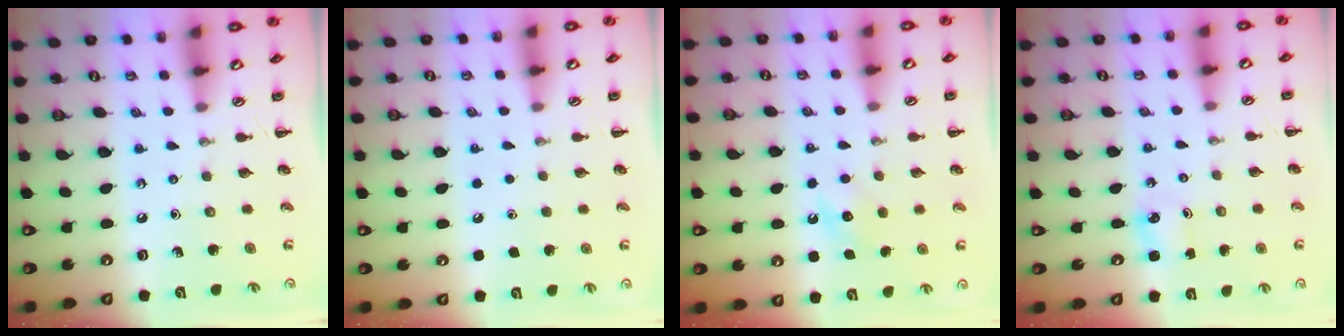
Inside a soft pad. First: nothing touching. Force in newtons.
{"total": 1.6, "press": 1.6, "slide": 0.1}
{"total": 5.2, "press": 5.0, "slide": 1.4}
{"total": 1.4, "press": 1.4, "slide": 0.3}